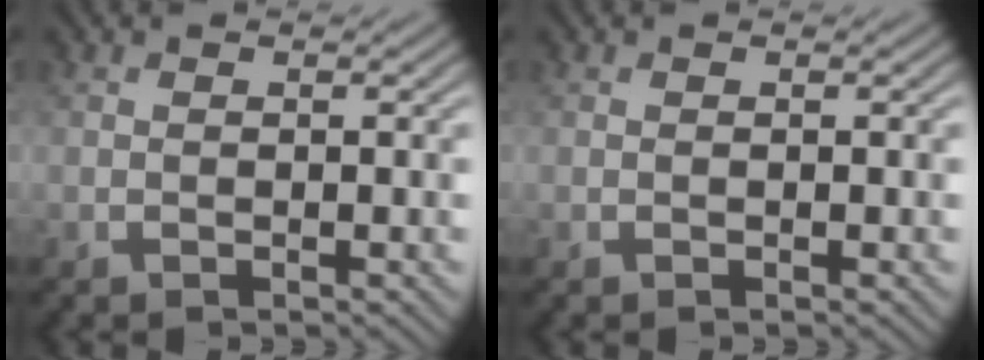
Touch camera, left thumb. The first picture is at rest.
{"total": 0.0}